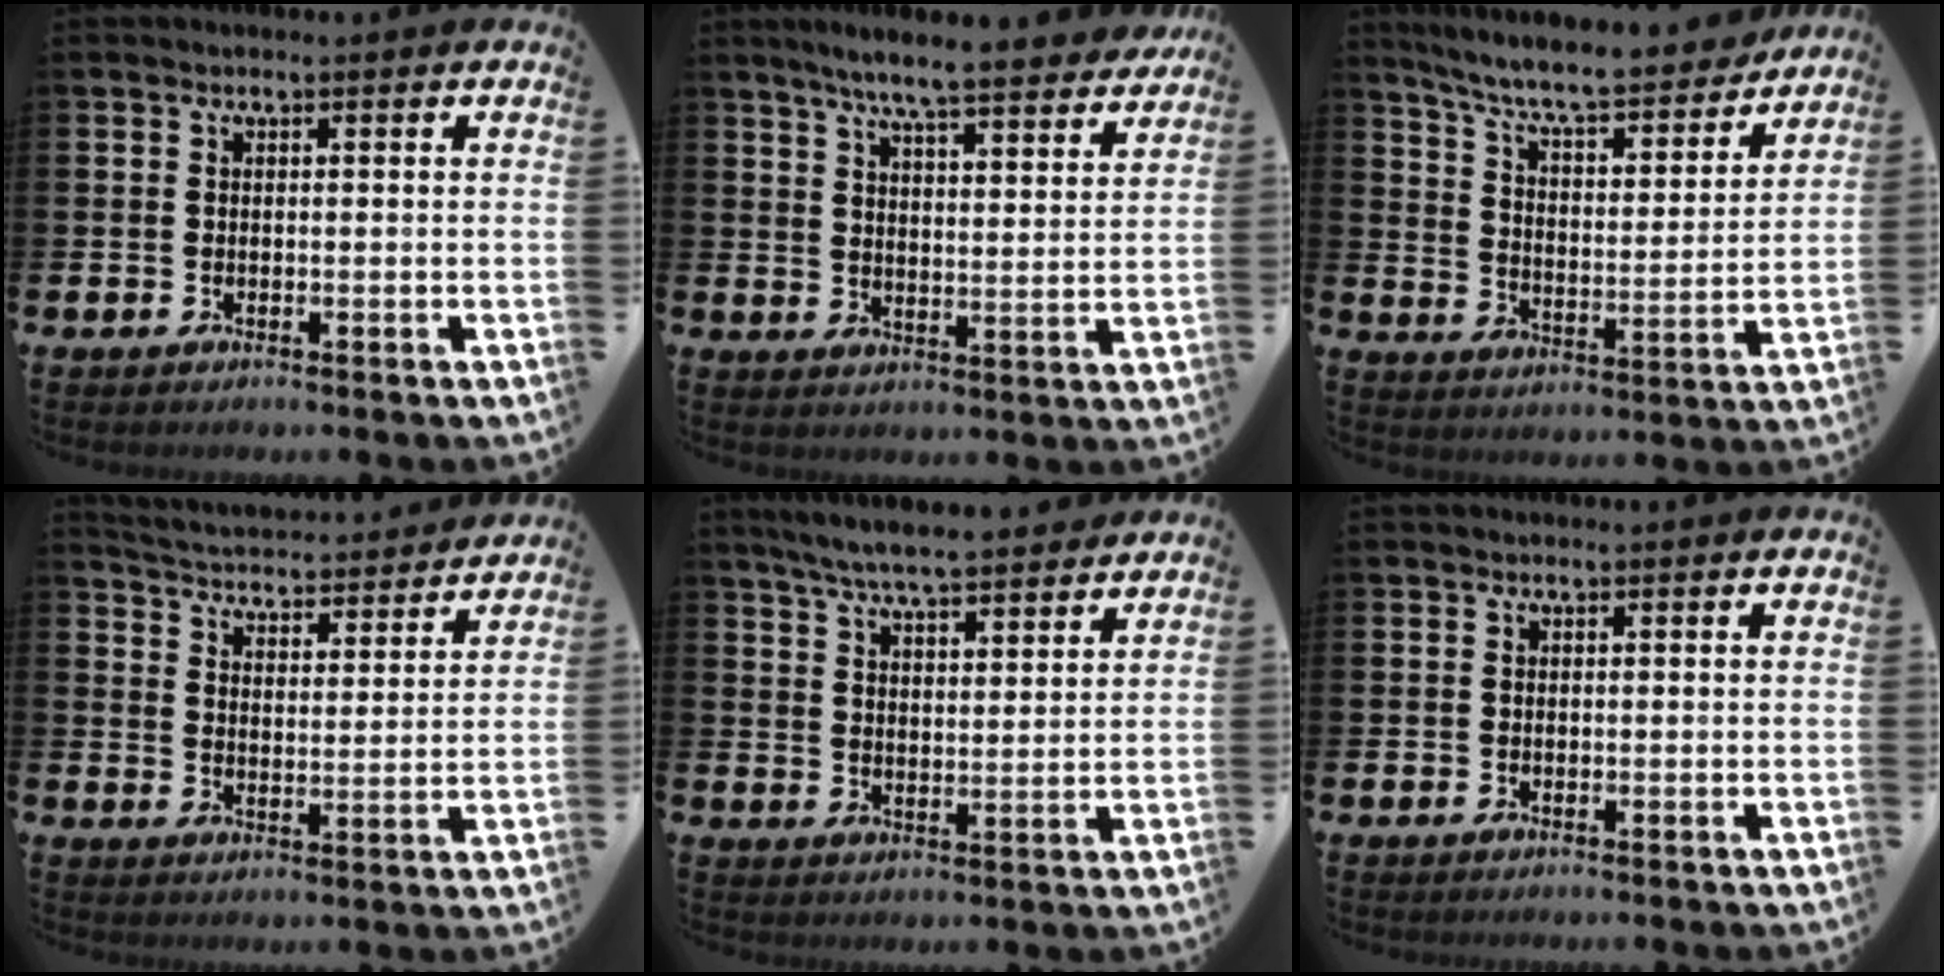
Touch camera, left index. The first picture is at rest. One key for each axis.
{"total": 7.4, "fx": 6.9, "fy": 0.4, "fz": 2.5, "tx": -0.059, "ty": -0.044, "tz": 0.118}
{"total": 9.0, "fx": 8.3, "fy": 1.2, "fz": 3.3, "tx": -0.094, "ty": -0.062, "tz": 0.141}
{"total": 4.4, "fx": 4.4, "fy": 0.6, "fz": 0.1, "tx": -0.027, "ty": -0.041, "tz": 0.072}
{"total": 6.5, "fx": 6.3, "fy": 0.4, "fz": 1.8, "tx": -0.050, "ty": -0.035, "tz": 0.111}
{"total": 0.0}